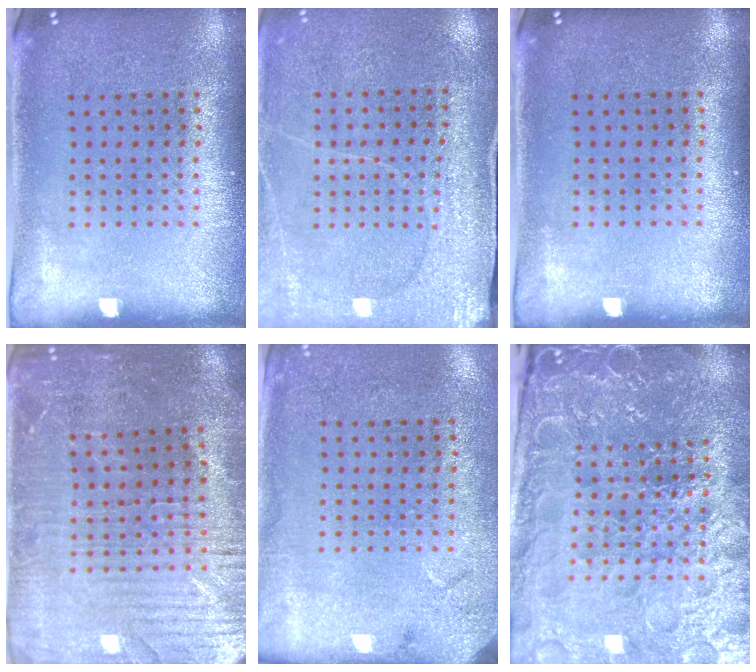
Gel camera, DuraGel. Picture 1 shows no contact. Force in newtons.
{"total": 3.0, "press": 3.0, "slide": 0.1}
{"total": 0.0}
{"total": 3.1, "press": 3.1, "slide": 0.6}
{"total": 2.7, "press": 2.2, "slide": 1.6}
{"total": 5.0, "press": 4.8, "slide": 1.5}